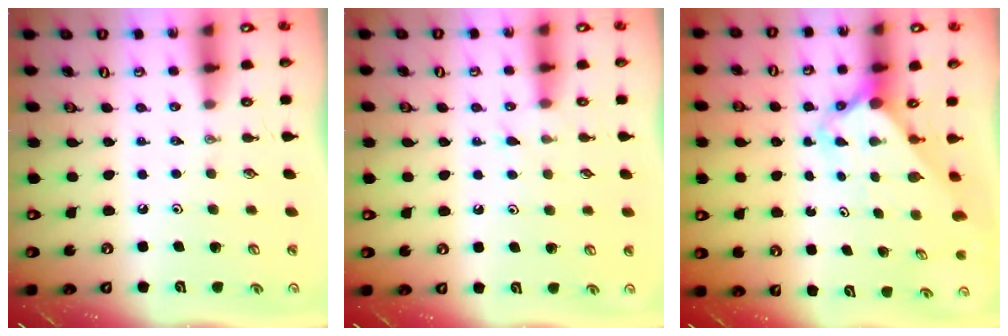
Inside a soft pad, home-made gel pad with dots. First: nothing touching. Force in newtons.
{"total": 5.1, "press": 5.1, "slide": 0.5}
{"total": 2.8, "press": 2.8, "slide": 0.1}